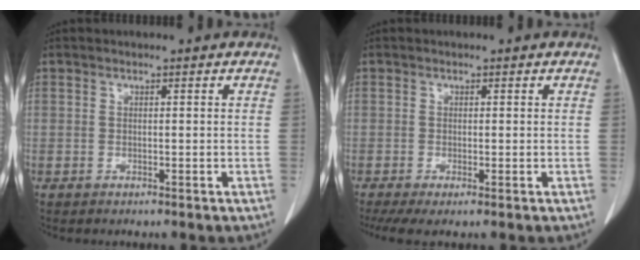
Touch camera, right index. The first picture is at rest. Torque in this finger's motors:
{"motor_torque": [-0.01, 0.02, 0.01, 0.01]}